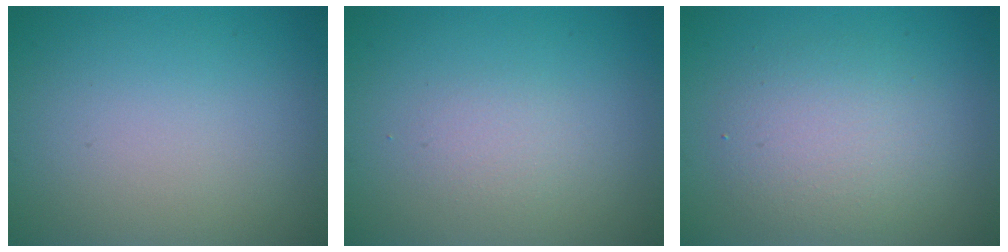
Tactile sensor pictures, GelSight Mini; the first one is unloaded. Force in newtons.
{"total": 1.2, "press": 1.2, "slide": 0.0}
{"total": 3.7, "press": 3.7, "slide": 0.2}